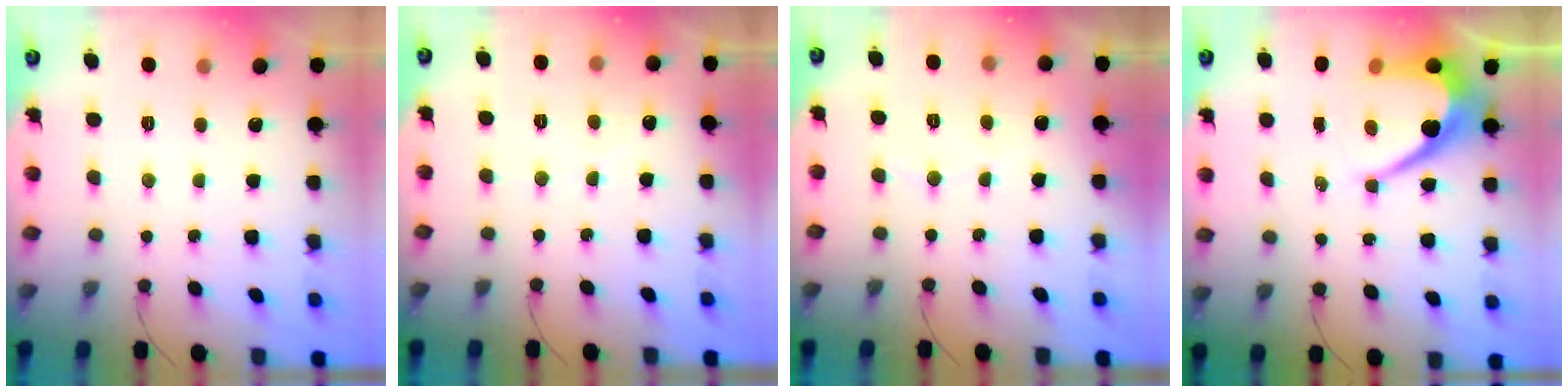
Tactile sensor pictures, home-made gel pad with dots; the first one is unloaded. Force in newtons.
{"total": 1.9, "press": 1.9, "slide": 0.1}
{"total": 2.6, "press": 2.6, "slide": 0.2}
{"total": 10.7, "press": 10.7, "slide": 0.9}